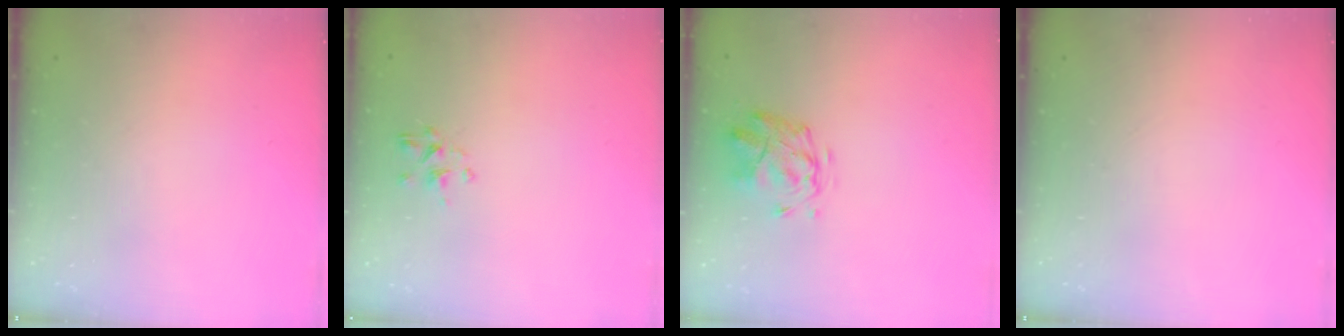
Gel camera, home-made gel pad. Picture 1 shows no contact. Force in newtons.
{"total": 1.8, "press": 1.7, "slide": 0.7}
{"total": 2.8, "press": 2.4, "slide": 1.5}
{"total": 0.0}